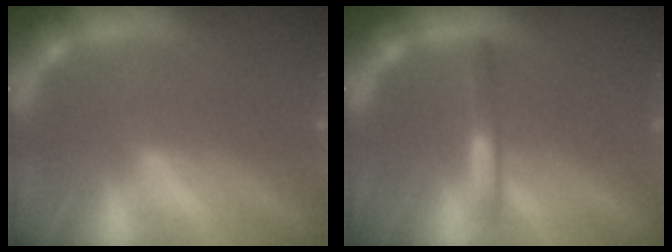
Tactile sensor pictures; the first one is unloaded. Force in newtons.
{"total": 2.0}